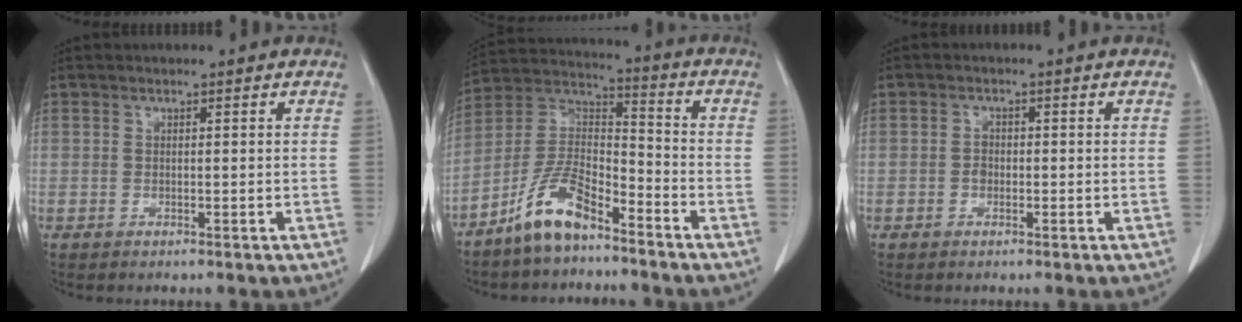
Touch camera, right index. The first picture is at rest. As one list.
[{"total": 10.8, "force": [-7.7, 3.4, 6.7], "torque": [-0.145, 0.012, -0.153]}, {"total": 1.3, "force": [-0.4, 1.0, 0.7], "torque": [-0.011, 0.004, -0.007]}]